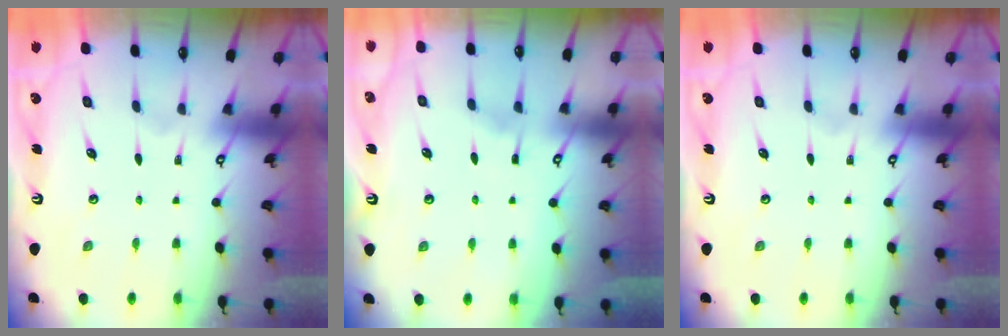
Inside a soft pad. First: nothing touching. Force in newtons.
{"total": 3.3, "press": 3.3, "slide": 0.3}
{"total": 0.0}